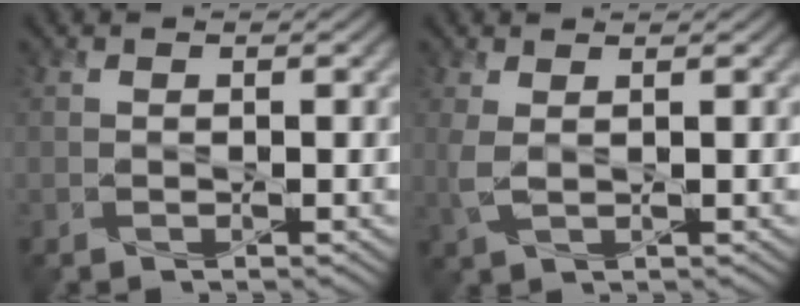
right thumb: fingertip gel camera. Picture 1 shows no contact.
{"total": 2.4, "force": [0.9, 0.9, 2.0], "torque": [-0.061, -0.001, 0.018]}